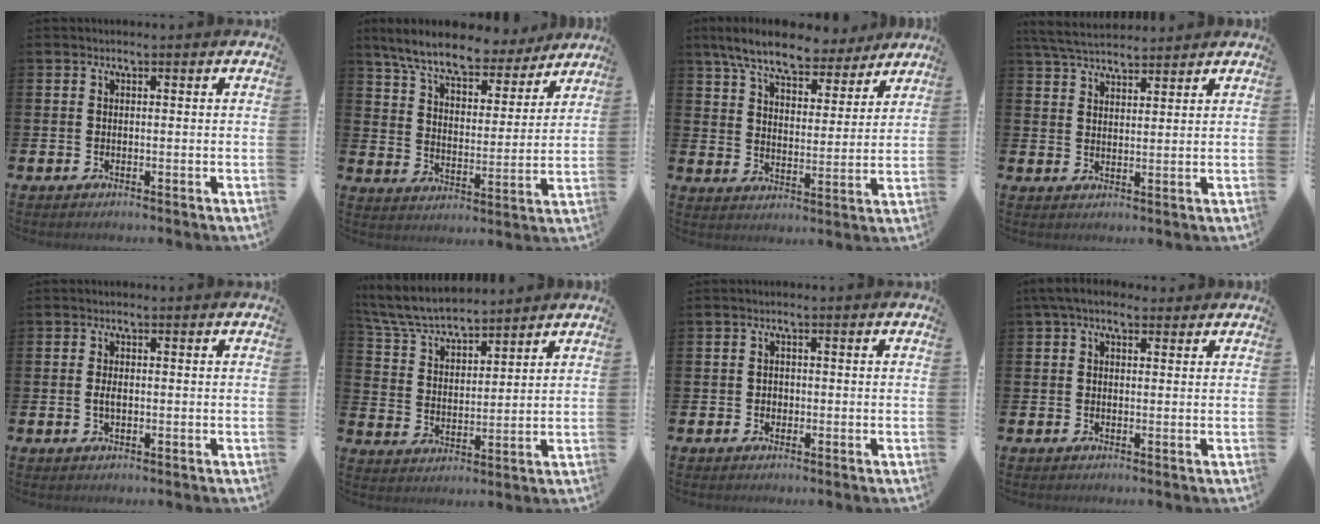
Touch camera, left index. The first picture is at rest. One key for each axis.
{"total": 9.1, "fx": 8.2, "fy": 1.9, "fz": 3.5, "tx": -0.094, "ty": -0.048, "tz": 0.141}
{"total": 9.1, "fx": 8.1, "fy": 2.2, "fz": 3.5, "tx": -0.092, "ty": -0.041, "tz": 0.144}
{"total": 4.7, "fx": 4.6, "fy": 0.8, "fz": 1.0, "tx": -0.040, "ty": -0.016, "tz": 0.085}
{"total": 1.6, "fx": -0.1, "fy": 0.8, "fz": 1.4, "tx": -0.027, "ty": 0.003, "tz": -0.004}
{"total": 7.0, "fx": 6.6, "fy": 1.3, "fz": 1.8, "tx": -0.067, "ty": -0.034, "tz": 0.118}
{"total": 1.1, "fx": -0.1, "fy": 1.0, "fz": 0.3, "tx": 0.001, "ty": 0.004, "tz": -0.007}
{"total": 3.8, "fx": 2.7, "fy": 1.9, "fz": 1.9, "tx": -0.029, "ty": -0.001, "tz": 0.045}